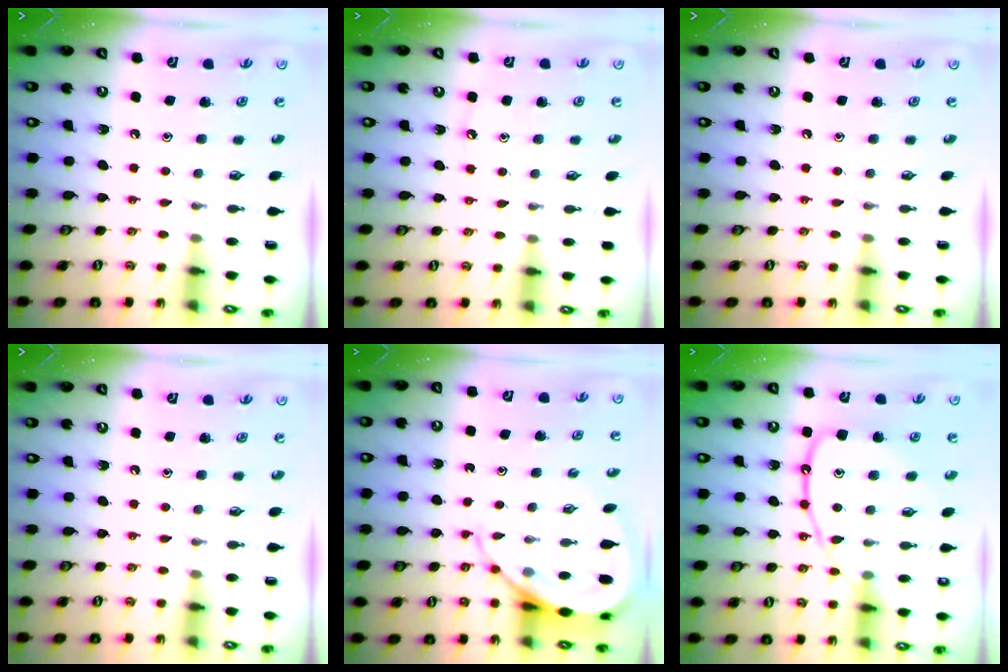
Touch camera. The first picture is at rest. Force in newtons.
{"total": 3.1, "press": 3.0, "slide": 0.4}
{"total": 0.0}
{"total": 0.0}
{"total": 9.9, "press": 9.8, "slide": 1.2}
{"total": 12.0, "press": 11.9, "slide": 1.3}